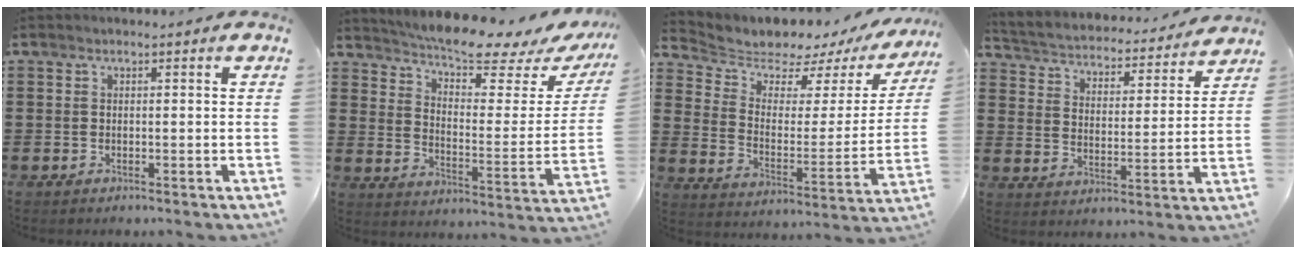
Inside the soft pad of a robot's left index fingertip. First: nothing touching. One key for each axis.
{"total": 7.4, "fx": 6.5, "fy": 0.0, "fz": 3.5, "tx": -0.082, "ty": -0.056, "tz": 0.103}
{"total": 5.5, "fx": 5.0, "fy": 2.0, "fz": 0.8, "tx": -0.044, "ty": -0.043, "tz": 0.080}
{"total": 3.2, "fx": 3.2, "fy": 0.3, "fz": 0.2, "tx": -0.026, "ty": -0.033, "tz": 0.045}